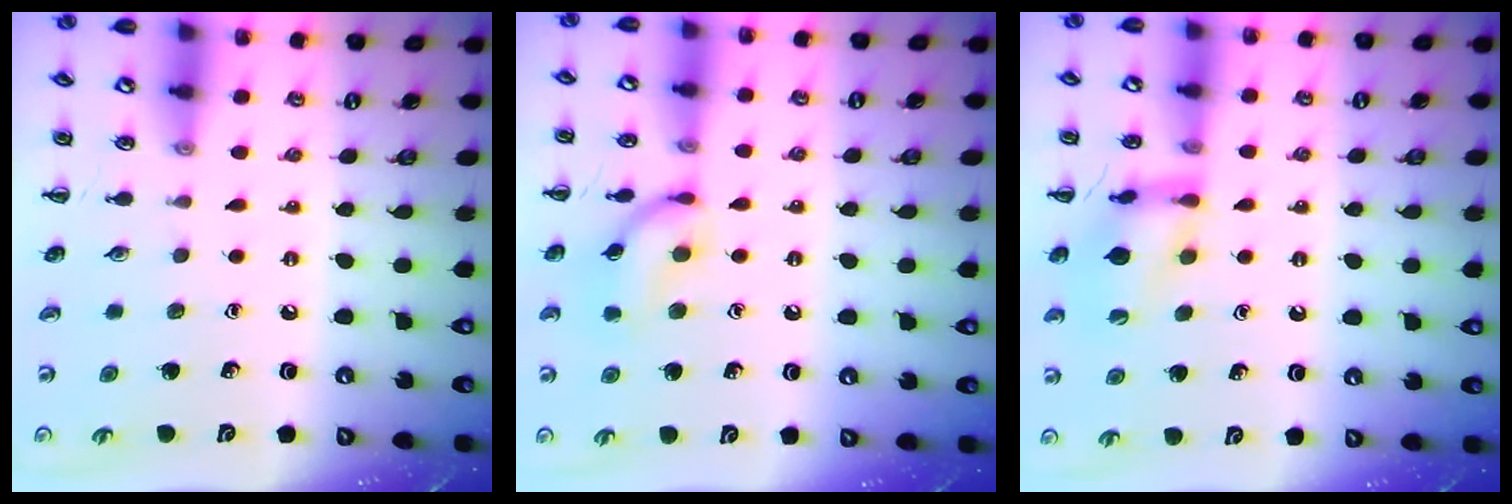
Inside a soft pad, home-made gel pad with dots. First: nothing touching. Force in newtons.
{"total": 10.9, "press": 10.9, "slide": 0.6}
{"total": 14.4, "press": 14.3, "slide": 2.2}